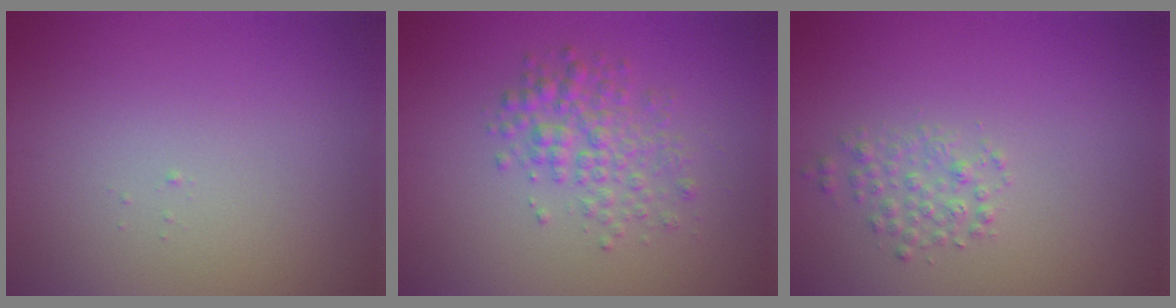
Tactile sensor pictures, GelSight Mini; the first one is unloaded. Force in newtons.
{"total": 3.2, "press": 3.2, "slide": 0.0}
{"total": 1.6, "press": 1.6, "slide": 0.0}